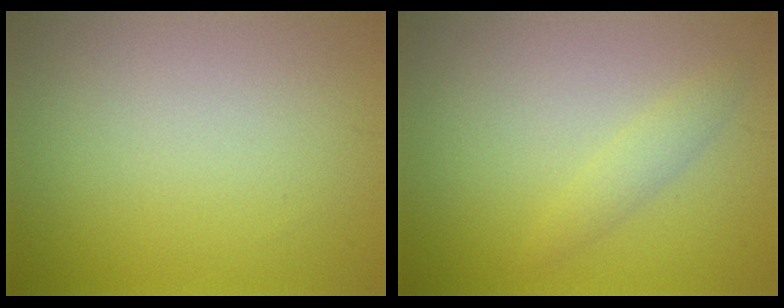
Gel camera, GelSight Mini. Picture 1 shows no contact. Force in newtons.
{"total": 1.5, "press": 1.5, "slide": 0.1}